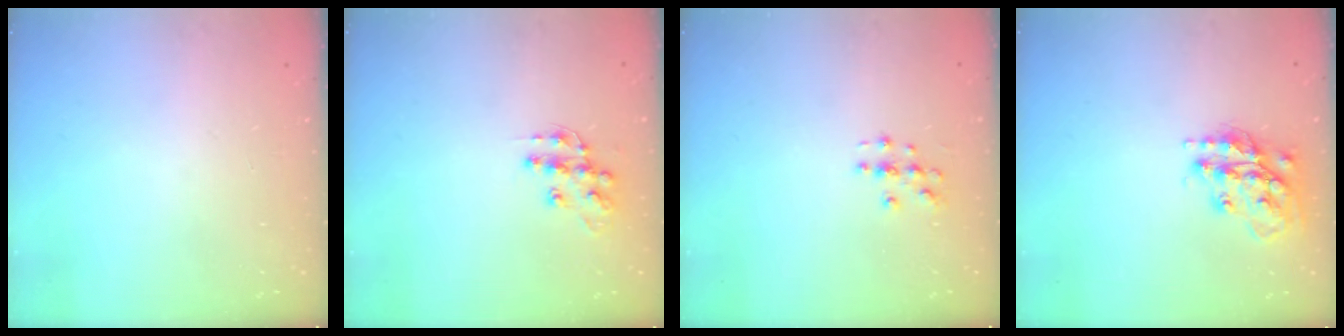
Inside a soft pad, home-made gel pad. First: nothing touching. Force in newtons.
{"total": 10.6, "press": 10.6, "slide": 0.6}
{"total": 3.1, "press": 3.0, "slide": 0.3}
{"total": 16.1, "press": 16.0, "slide": 1.3}